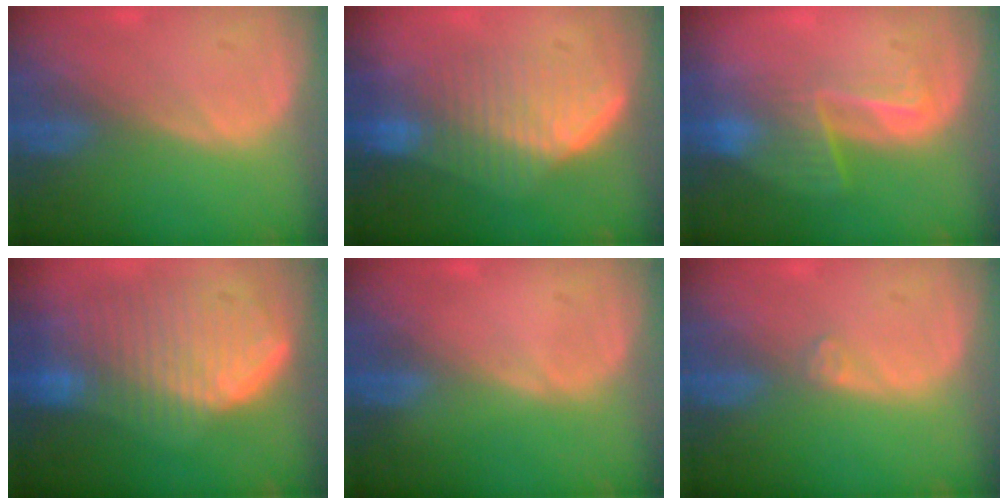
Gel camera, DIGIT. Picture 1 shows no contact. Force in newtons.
{"total": 7.3, "press": 7.3, "slide": 0.9}
{"total": 6.5, "press": 5.6, "slide": 3.4}
{"total": 10.6, "press": 9.2, "slide": 5.2}
{"total": 0.0}
{"total": 0.9, "press": 0.8, "slide": 0.2}